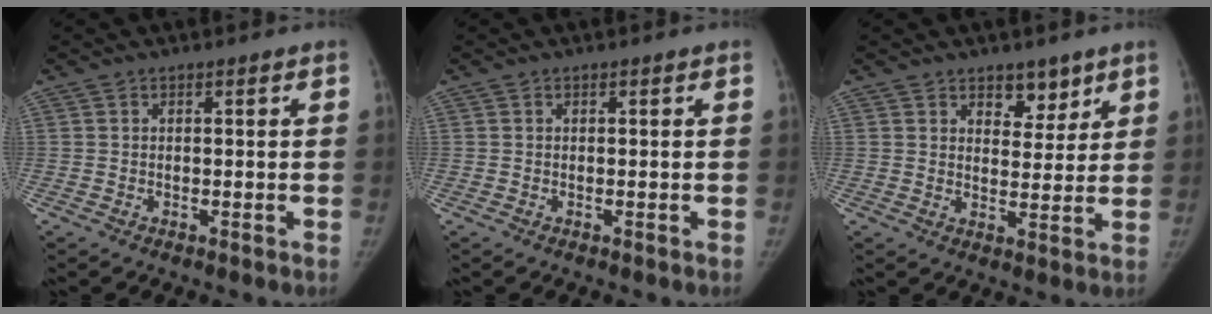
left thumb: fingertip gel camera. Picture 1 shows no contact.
{"total": 0.0}
{"total": 5.5, "force": [3.8, 3.3, 2.2], "torque": [0.007, -0.026, 0.059]}